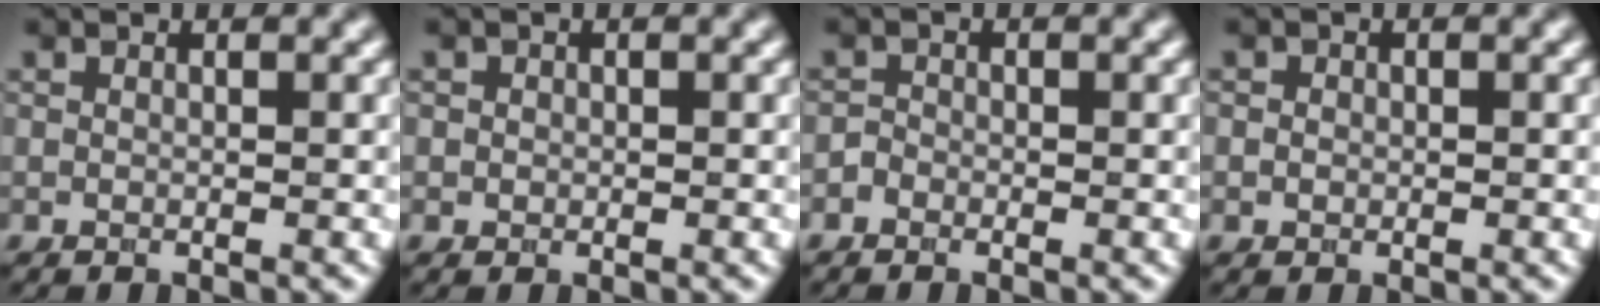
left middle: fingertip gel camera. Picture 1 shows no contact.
{"total": 0.5, "force": [-0.1, 0.5, -0.2], "torque": [0.007, -0.002, 0.002]}
{"total": 0.9, "force": [-0.8, 0.4, -0.1], "torque": [0.002, 0.003, -0.013]}
{"total": 0.7, "force": [-0.2, 0.6, 0.1], "torque": [0.000, -0.001, 0.000]}